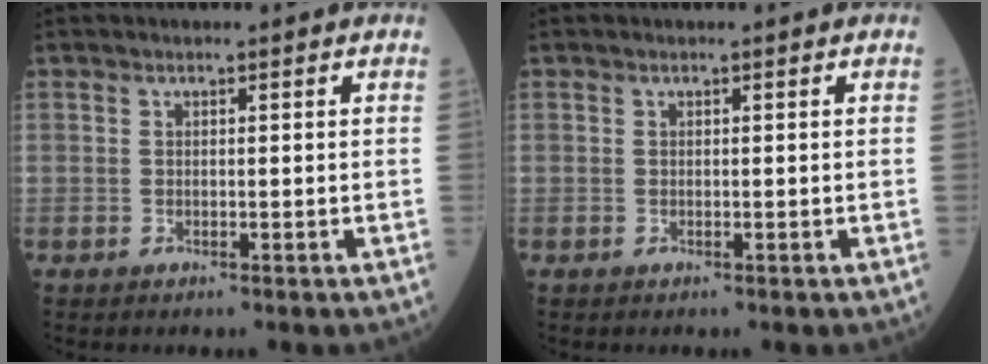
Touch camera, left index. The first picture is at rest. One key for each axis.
{"total": 0.0}